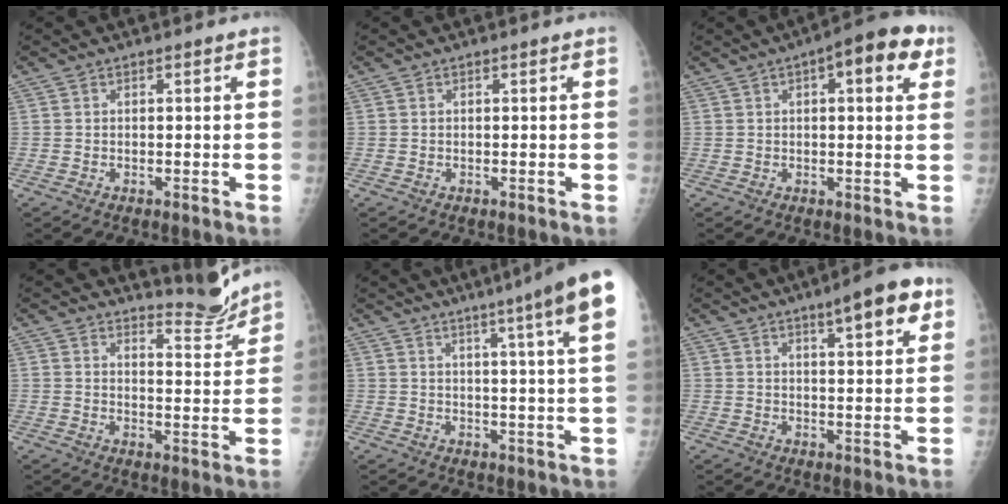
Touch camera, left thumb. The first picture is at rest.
{"total": 0.0}
{"total": 10.4, "force": [4.0, 4.1, 8.7], "torque": [-0.088, 0.013, 0.043]}
{"total": 5.8, "force": [5.8, 0.1, 0.1], "torque": [0.007, -0.068, 0.086]}
{"total": 14.4, "force": [8.3, -0.4, 11.7], "torque": [-0.158, -0.023, 0.087]}
{"total": 9.9, "force": [5.1, 2.6, 8.0], "torque": [-0.093, -0.013, 0.065]}